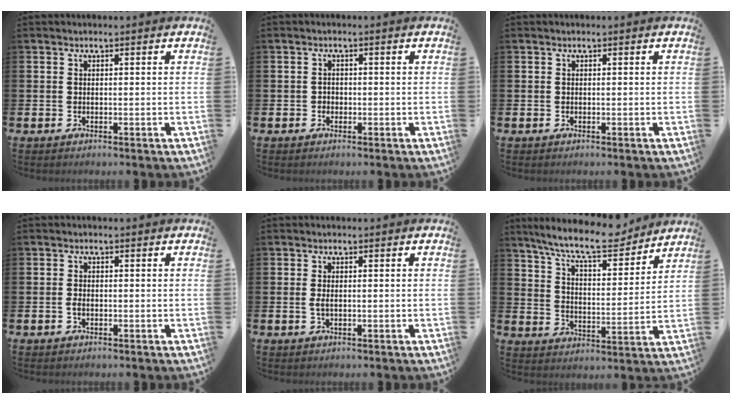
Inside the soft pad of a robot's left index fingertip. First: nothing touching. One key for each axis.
{"total": 1.1, "fx": -0.4, "fy": 0.9, "fz": 0.2, "tx": -0.005, "ty": 0.005, "tz": -0.011}
{"total": 0.0}
{"total": 1.1, "fx": -0.5, "fy": 0.6, "fz": 0.7, "tx": -0.022, "ty": 0.005, "tz": -0.008}
{"total": 1.2, "fx": -0.1, "fy": 0.5, "fz": 1.1, "tx": -0.021, "ty": 0.003, "tz": -0.003}
{"total": 10.3, "fx": 9.2, "fy": 1.8, "fz": 4.3, "tx": -0.104, "ty": -0.051, "tz": 0.160}